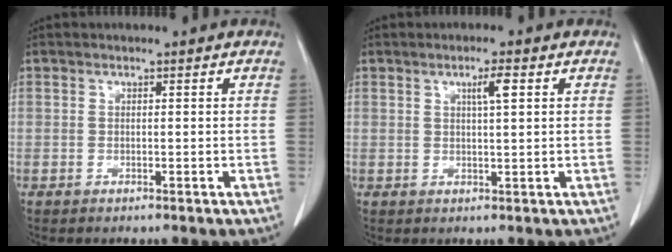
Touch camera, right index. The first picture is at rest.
{"total": 2.5, "force": [1.0, 0.0, 2.3], "torque": [-0.035, 0.002, 0.015]}